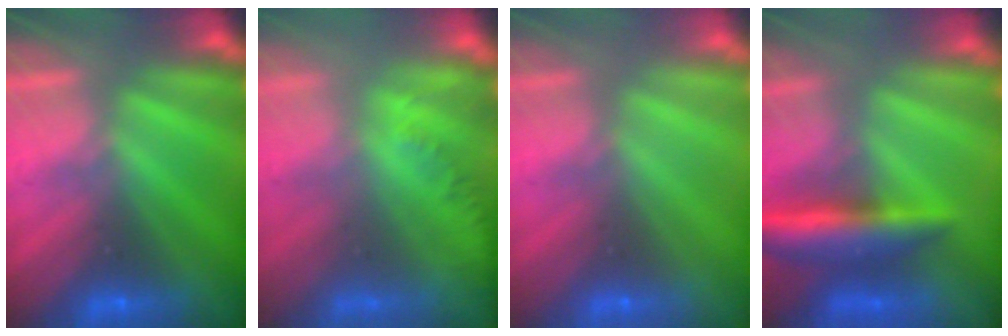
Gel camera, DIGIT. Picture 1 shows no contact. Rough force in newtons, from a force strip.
{"total": 1.3}
{"total": 2.9}
{"total": 7.7}